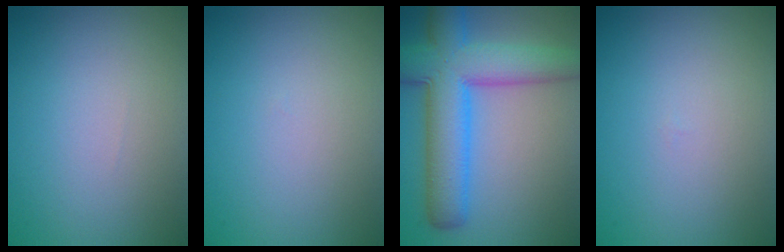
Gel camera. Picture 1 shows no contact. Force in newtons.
{"total": 0.0}
{"total": 9.6, "press": 9.6, "slide": 0.3}
{"total": 0.0}